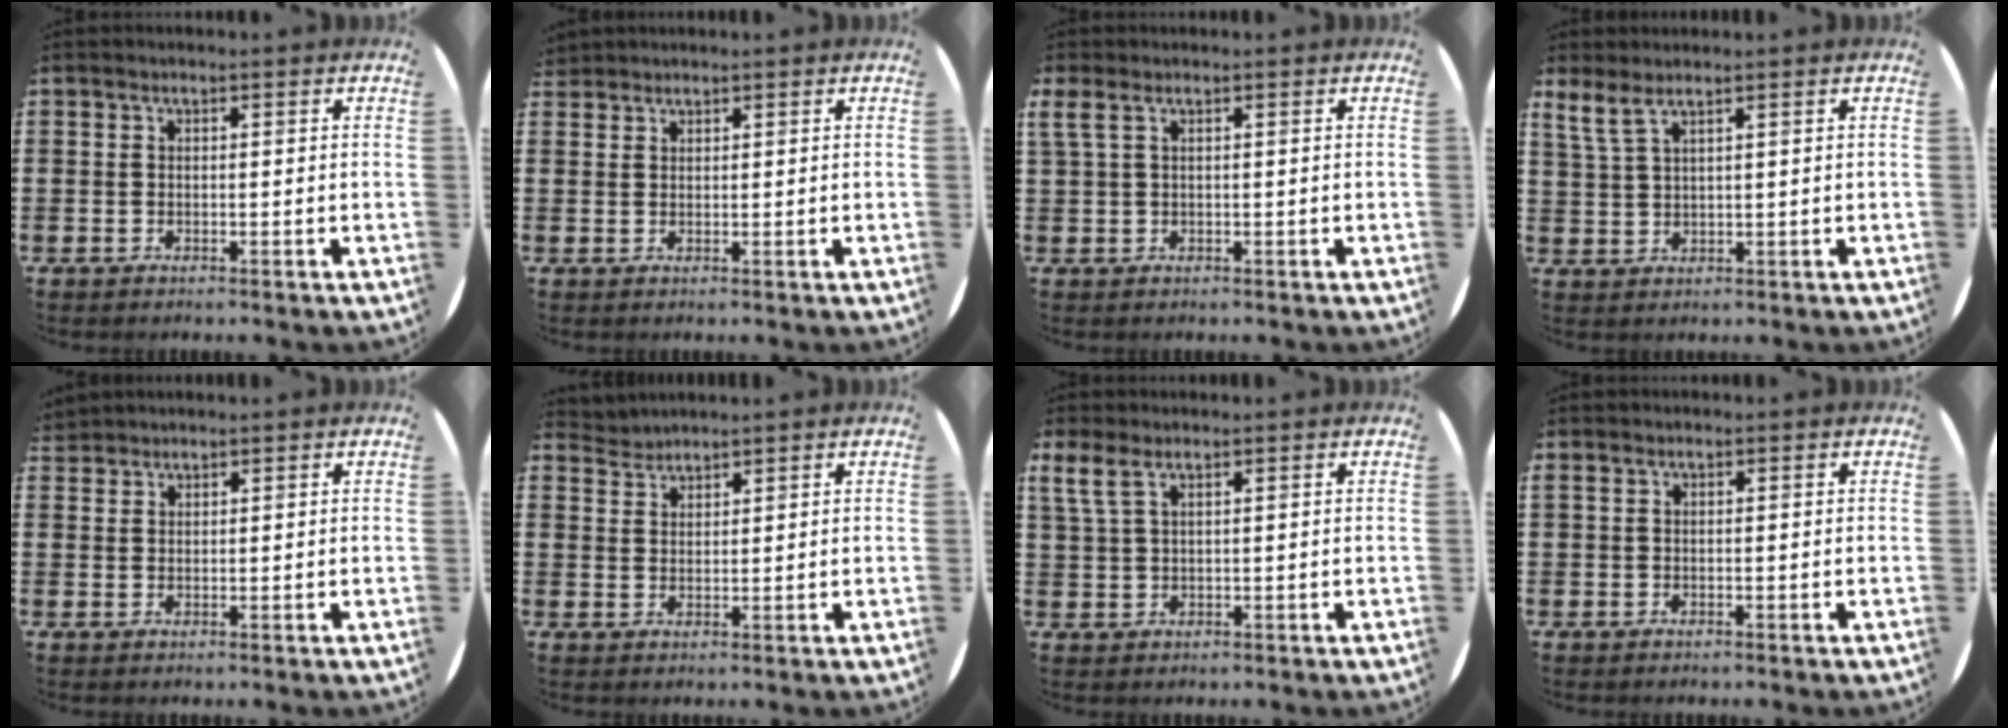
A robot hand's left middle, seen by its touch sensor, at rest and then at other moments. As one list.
[{"total": 1.2, "force": [1.1, 0.3, -0.2], "torque": [0.001, 0.001, 0.023]}, {"total": 1.1, "force": [0.5, 0.1, 1.0], "torque": [-0.021, 0.001, 0.009]}, {"total": 2.6, "force": [2.0, 0.4, 1.6], "torque": [-0.036, 0.001, 0.037]}, {"total": 1.4, "force": [1.4, 0.3, -0.2], "torque": [0.001, 0.000, 0.028]}, {"total": 2.3, "force": [2.2, 0.2, -0.5], "torque": [0.005, -0.002, 0.044]}, {"total": 2.5, "force": [1.8, 0.6, 1.6], "torque": [-0.038, 0.002, 0.033]}, {"total": 0.0}]